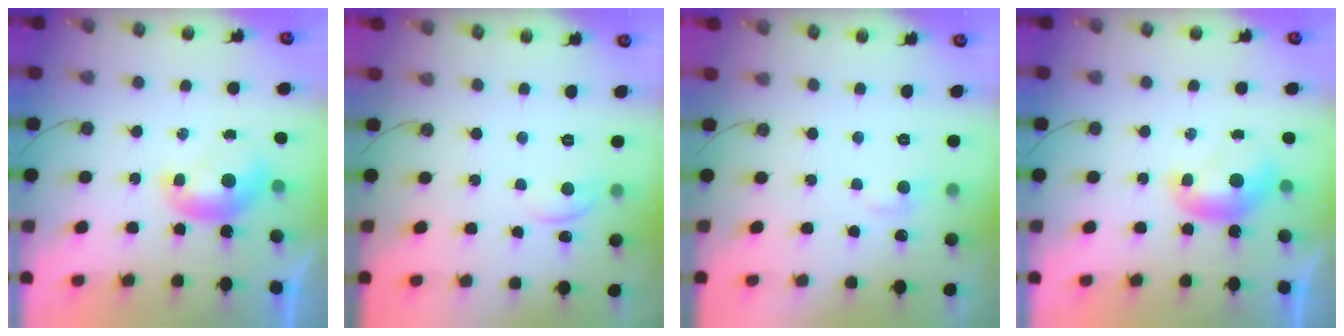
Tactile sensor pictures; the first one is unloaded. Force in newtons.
{"total": 1.5, "press": 1.3, "slide": 0.7}
{"total": 1.1, "press": 0.9, "slide": 0.7}
{"total": 0.0}